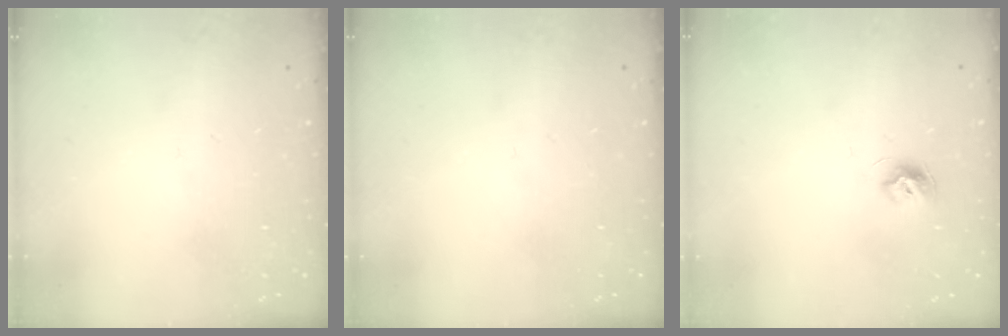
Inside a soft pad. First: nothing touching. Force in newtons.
{"total": 0.0}
{"total": 7.1, "press": 7.1, "slide": 0.5}